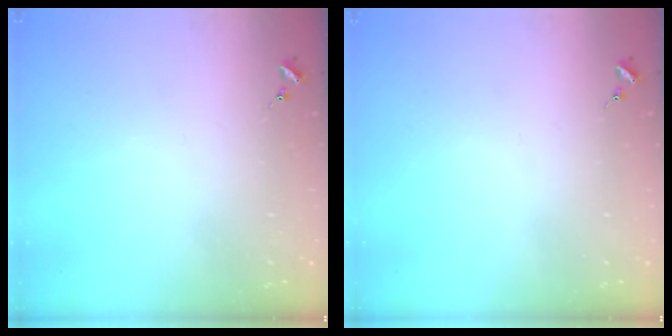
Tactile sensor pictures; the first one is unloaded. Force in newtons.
{"total": 0.0}